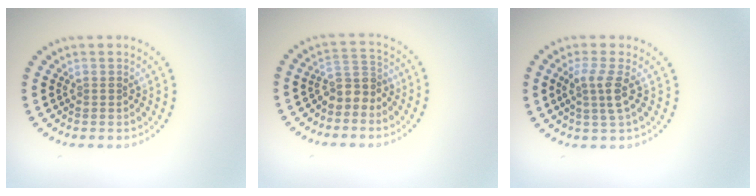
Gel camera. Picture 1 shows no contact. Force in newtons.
{"total": 2.6, "press": 2.1, "slide": 1.6}
{"total": 2.6, "press": 2.1, "slide": 1.6}